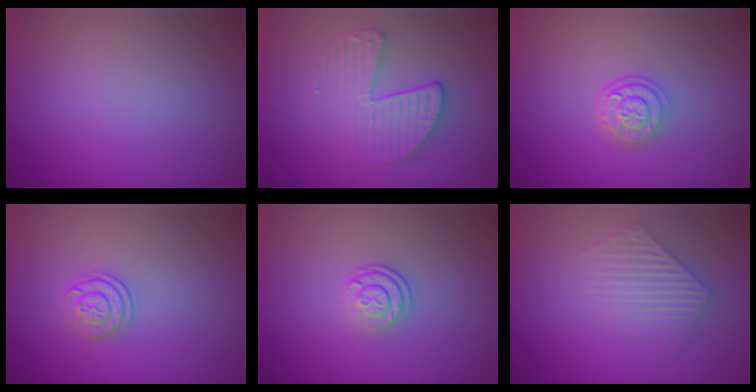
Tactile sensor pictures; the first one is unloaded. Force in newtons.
{"total": 3.3, "press": 2.9, "slide": 1.6}
{"total": 2.7, "press": 2.2, "slide": 1.6}
{"total": 2.1, "press": 1.7, "slide": 1.3}
{"total": 2.4, "press": 1.7, "slide": 1.7}
{"total": 2.4, "press": 2.4, "slide": 0.3}